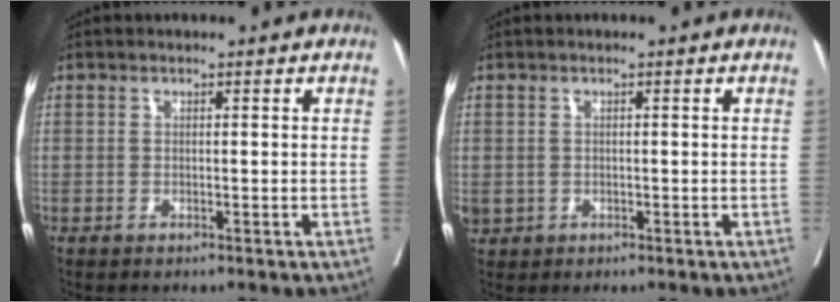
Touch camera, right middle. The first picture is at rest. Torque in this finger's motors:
{"motor_torque": [0.26, -0.16, 0.02, 0.01]}